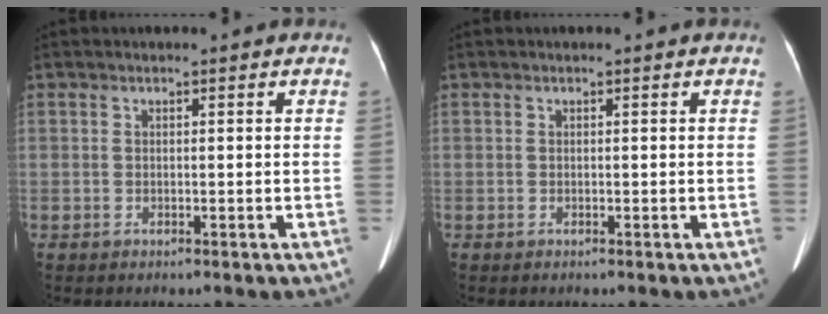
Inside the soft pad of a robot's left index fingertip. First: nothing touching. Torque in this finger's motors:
{"motor_torque": [0.00, 0.00, 0.00, 0.00]}